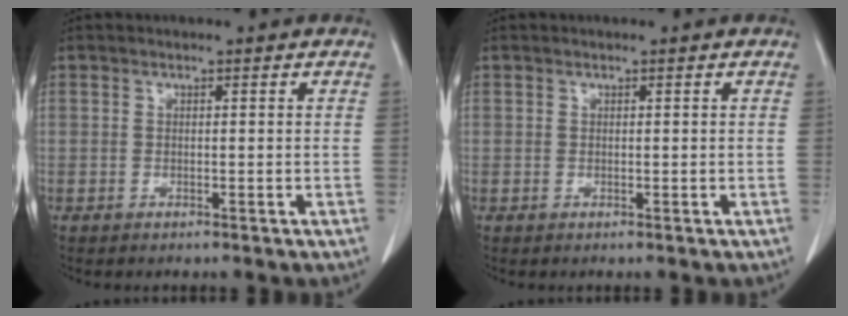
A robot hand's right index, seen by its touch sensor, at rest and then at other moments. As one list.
[{"total": 0.0}]